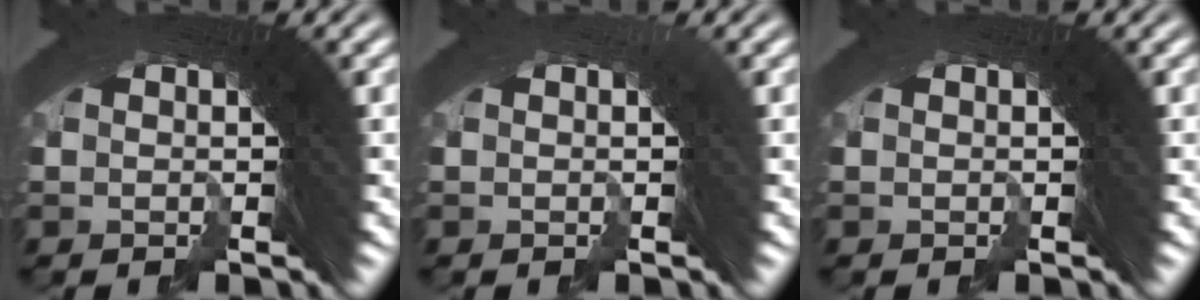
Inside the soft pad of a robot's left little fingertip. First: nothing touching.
{"total": 0.6, "force": [-0.4, -0.3, -0.3], "torque": [-0.002, 0.000, -0.004]}
{"total": 0.0}